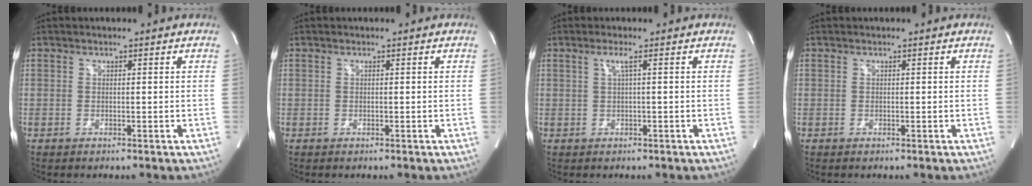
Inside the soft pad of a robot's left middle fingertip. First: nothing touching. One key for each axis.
{"total": 0.0}
{"total": 1.5, "fx": 0.4, "fy": -0.5, "fz": 1.3, "tx": -0.035, "ty": 0.001, "tz": 0.011}
{"total": 0.0}